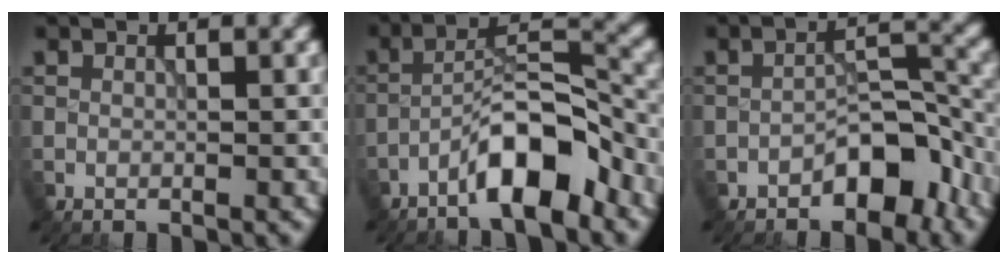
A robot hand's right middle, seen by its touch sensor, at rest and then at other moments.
{"total": 6.9, "force": [-4.3, 1.8, 5.0], "torque": [-0.081, 0.019, -0.079]}
{"total": 4.8, "force": [-3.0, 2.1, 3.1], "torque": [-0.037, 0.015, -0.049]}